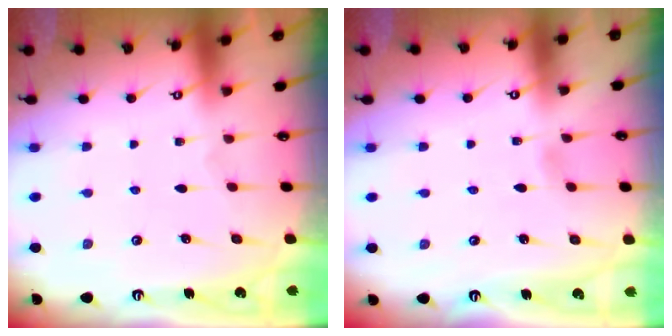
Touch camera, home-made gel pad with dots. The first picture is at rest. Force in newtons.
{"total": 2.1, "press": 2.1, "slide": 0.3}